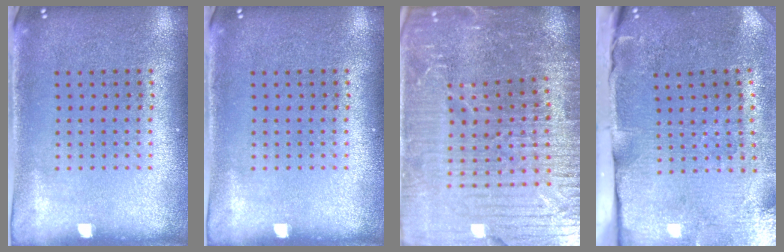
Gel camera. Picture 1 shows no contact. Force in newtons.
{"total": 0.0}
{"total": 5.9, "press": 5.3, "slide": 2.6}
{"total": 4.8, "press": 3.9, "slide": 2.9}